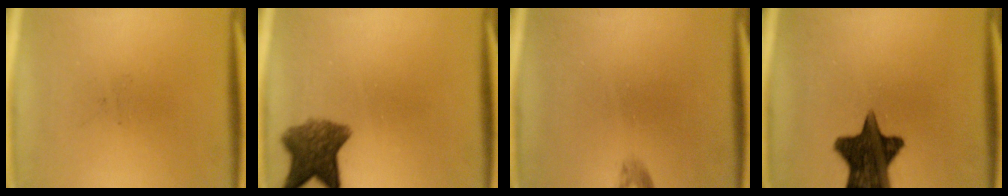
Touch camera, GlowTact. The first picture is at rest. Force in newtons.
{"total": 7.1}
{"total": 0.9}
{"total": 14.7}